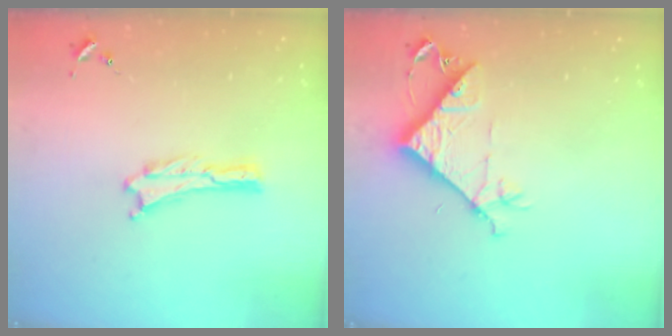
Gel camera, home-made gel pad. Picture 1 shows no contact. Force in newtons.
{"total": 8.3, "press": 8.3, "slide": 0.8}